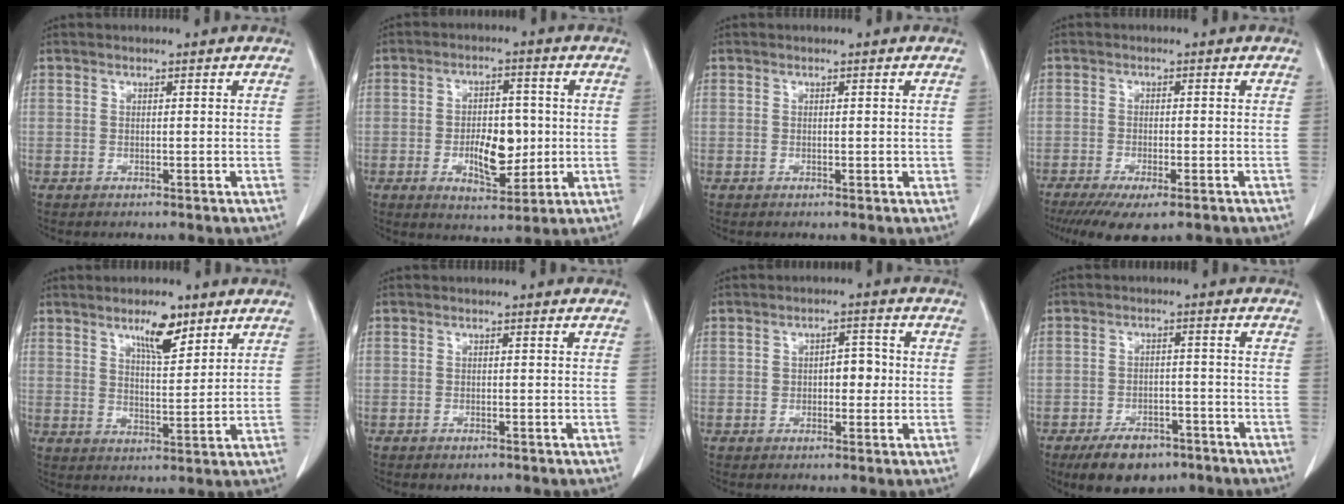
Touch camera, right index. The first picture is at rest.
{"total": 8.1, "force": [-0.9, 3.9, 7.1], "torque": [-0.117, 0.005, -0.005]}
{"total": 0.7, "force": [0.1, 0.4, 0.6], "torque": [-0.007, 0.001, 0.003]}
{"total": 9.3, "force": [-6.7, 2.1, 6.0], "torque": [-0.086, -0.018, -0.102]}
{"total": 6.4, "force": [4.3, 1.8, 4.4], "torque": [-0.076, -0.001, 0.072]}
{"total": 0.9, "force": [-0.7, 0.4, 0.5], "torque": [-0.011, -0.001, -0.007]}
{"total": 3.8, "force": [0.0, 2.1, 3.2], "torque": [-0.043, 0.017, 0.004]}
{"total": 8.2, "force": [-5.9, 4.0, 4.2], "torque": [-0.069, 0.000, -0.092]}